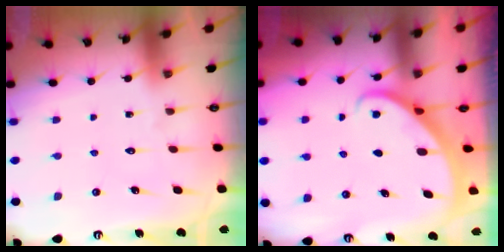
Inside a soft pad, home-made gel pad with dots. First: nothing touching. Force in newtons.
{"total": 2.0, "press": 2.0, "slide": 0.2}